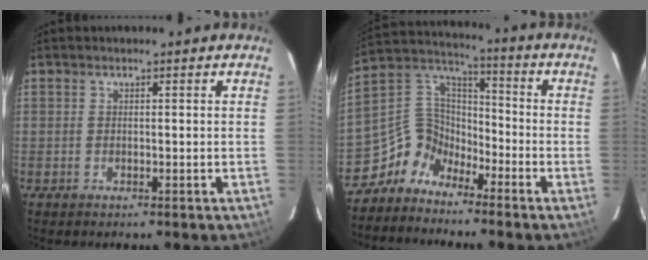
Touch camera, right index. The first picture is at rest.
{"total": 7.6, "force": [-6.1, 4.4, 1.2], "torque": [-0.042, 0.051, -0.144]}